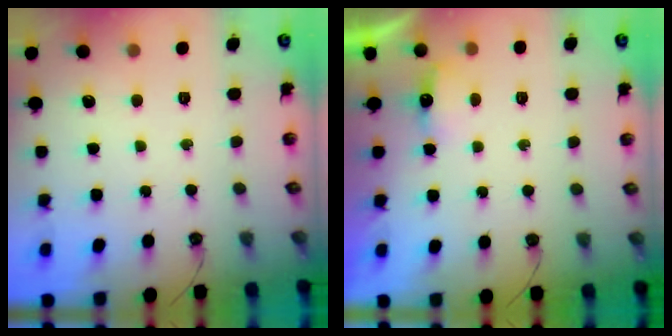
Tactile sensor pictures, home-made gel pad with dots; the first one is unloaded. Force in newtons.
{"total": 3.9, "press": 3.9, "slide": 0.7}